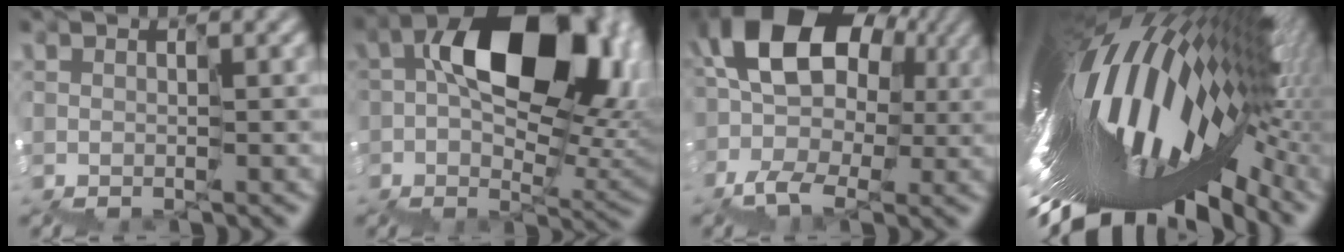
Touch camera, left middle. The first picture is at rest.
{"total": 12.0, "force": [1.5, 7.8, 9.0], "torque": [-0.121, 0.008, 0.026]}
{"total": 10.5, "force": [-0.3, 7.7, 7.2], "torque": [-0.121, 0.014, -0.005]}
{"total": 15.7, "force": [-2.1, 6.2, 14.3], "torque": [-0.220, -0.007, -0.041]}